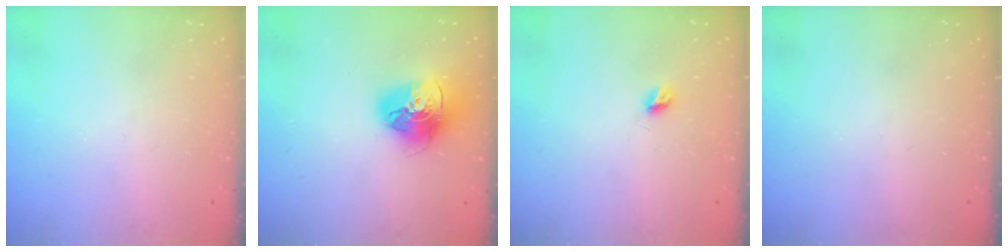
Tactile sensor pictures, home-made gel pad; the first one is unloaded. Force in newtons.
{"total": 15.3, "press": 15.3, "slide": 1.5}
{"total": 5.0, "press": 5.0, "slide": 0.4}
{"total": 0.0}